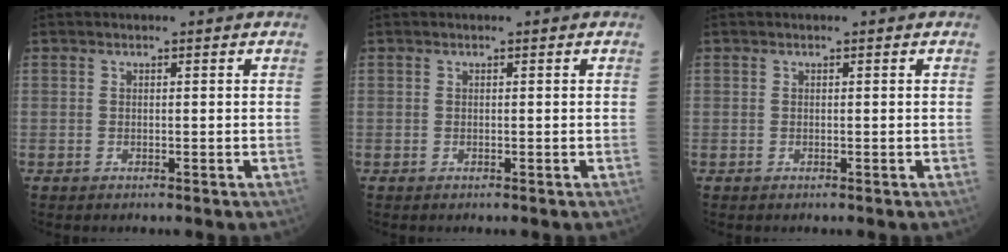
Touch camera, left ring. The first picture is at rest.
{"total": 0.0}
{"total": 0.0}